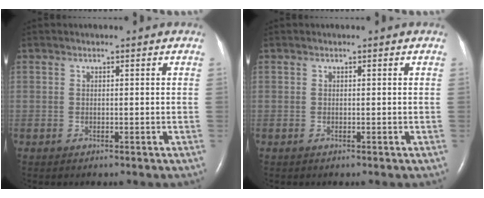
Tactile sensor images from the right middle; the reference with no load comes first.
{"total": 0.0}